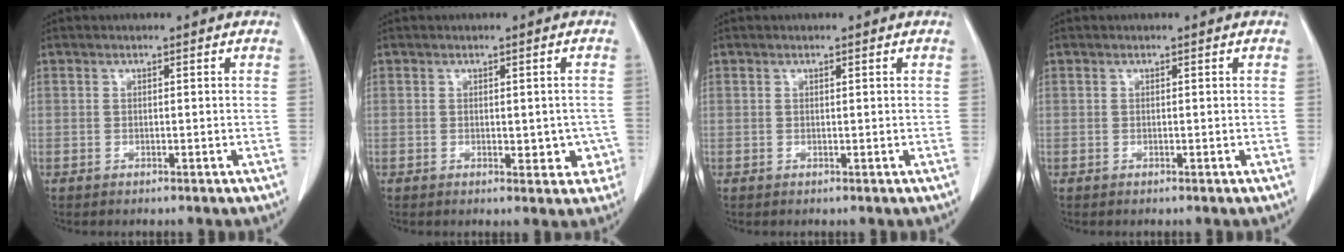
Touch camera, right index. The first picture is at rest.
{"total": 4.1, "force": [-0.7, 2.4, 3.3], "torque": [-0.023, 0.004, -0.002]}
{"total": 0.0}
{"total": 0.0}